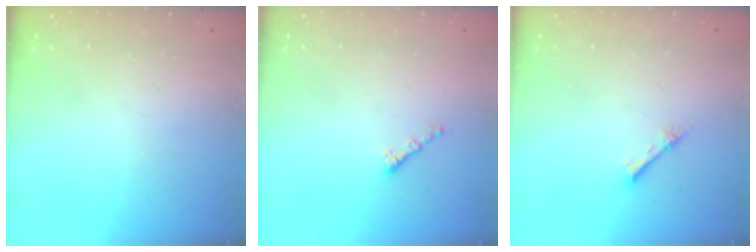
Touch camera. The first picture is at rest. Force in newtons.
{"total": 1.3, "press": 1.2, "slide": 0.5}
{"total": 2.3, "press": 2.3, "slide": 0.3}